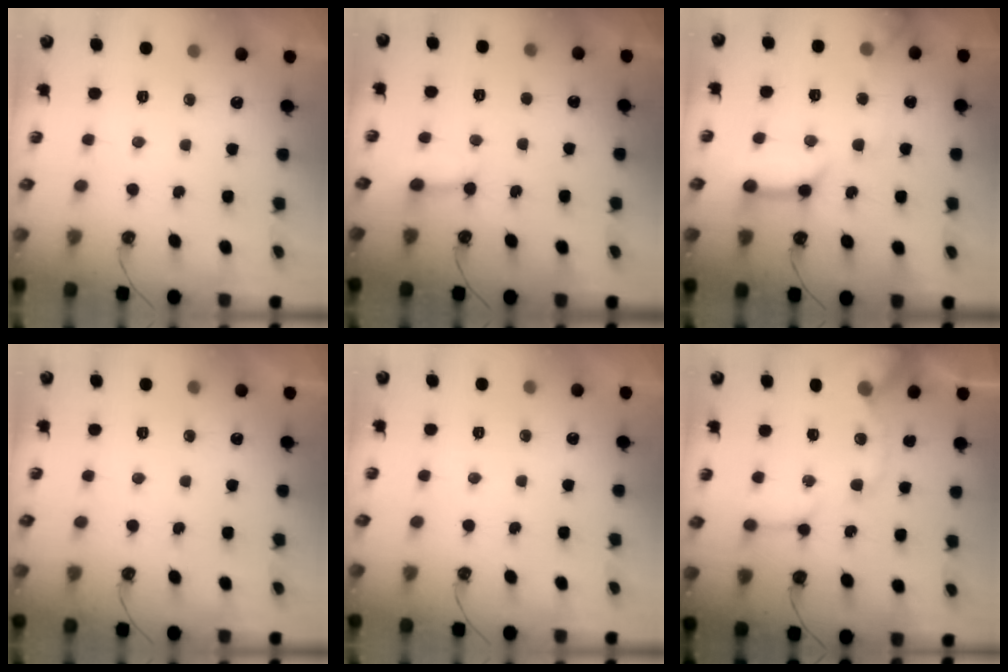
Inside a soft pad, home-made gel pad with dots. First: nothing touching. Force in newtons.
{"total": 2.8, "press": 2.7, "slide": 0.5}
{"total": 12.2, "press": 12.1, "slide": 1.3}
{"total": 0.0}
{"total": 0.0}
{"total": 13.9, "press": 13.8, "slide": 2.0}